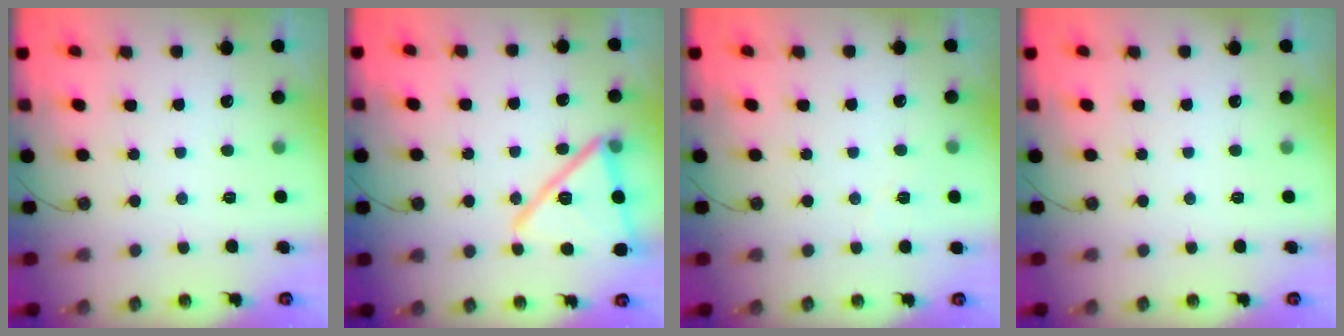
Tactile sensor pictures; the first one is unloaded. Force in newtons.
{"total": 17.8, "press": 16.4, "slide": 7.0}
{"total": 3.3, "press": 3.1, "slide": 1.0}
{"total": 0.0}